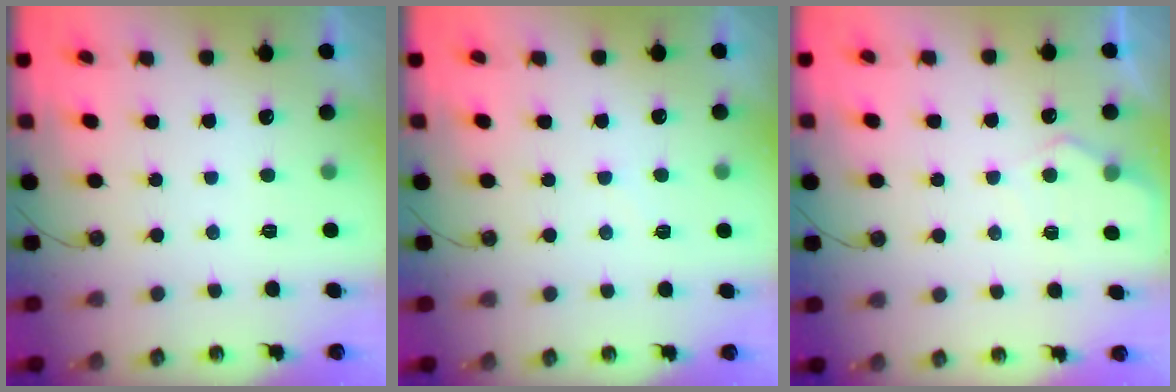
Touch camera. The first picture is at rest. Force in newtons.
{"total": 4.0, "press": 4.0, "slide": 0.5}
{"total": 5.3, "press": 5.2, "slide": 0.7}